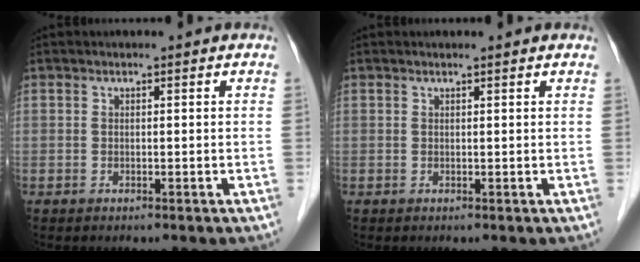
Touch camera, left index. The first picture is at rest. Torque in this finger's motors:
{"motor_torque": [0.11, -0.17, -0.08, 0.00]}